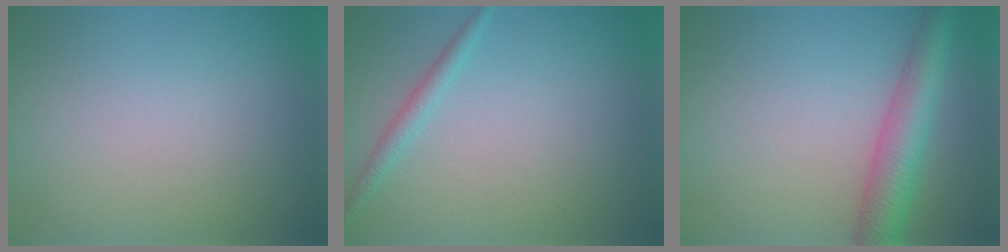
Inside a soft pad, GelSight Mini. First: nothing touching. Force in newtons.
{"total": 1.4, "press": 1.4, "slide": 0.1}
{"total": 5.1, "press": 5.1, "slide": 0.3}